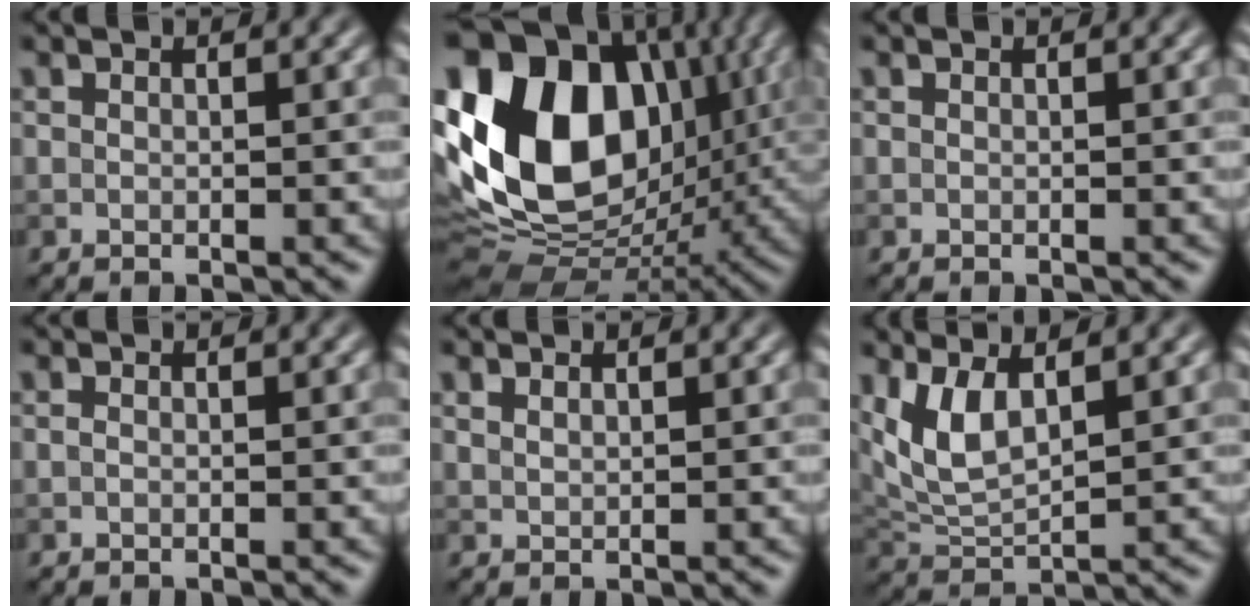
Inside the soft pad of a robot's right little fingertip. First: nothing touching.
{"total": 18.6, "force": [3.1, 13.2, 12.8], "torque": [-0.261, 0.017, 0.046]}
{"total": 0.0}
{"total": 0.0}
{"total": 0.8, "force": [0.5, 0.4, 0.4], "torque": [-0.012, 0.000, 0.013]}
{"total": 4.6, "force": [2.0, 1.9, 3.6], "torque": [-0.091, -0.003, 0.046]}